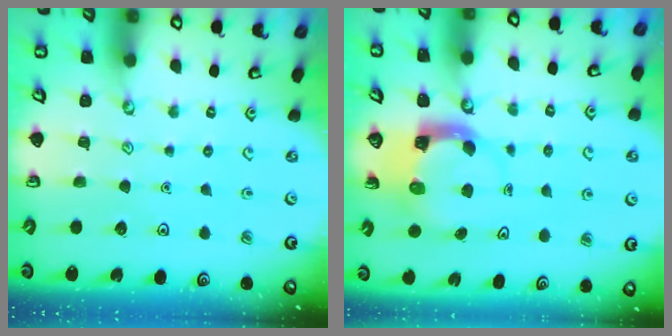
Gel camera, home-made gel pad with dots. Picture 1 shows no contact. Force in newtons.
{"total": 3.7, "press": 3.6, "slide": 0.5}